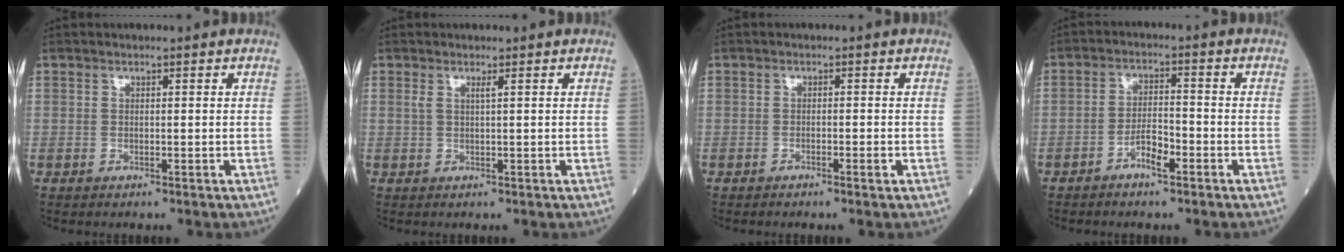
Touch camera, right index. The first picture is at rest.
{"total": 1.0, "force": [0.4, -0.2, 0.9], "torque": [-0.022, 0.002, 0.010]}
{"total": 1.1, "force": [-0.7, 0.0, 0.8], "torque": [-0.016, 0.001, -0.012]}
{"total": 3.9, "force": [-2.4, 1.0, 2.9], "torque": [-0.053, 0.006, -0.046]}